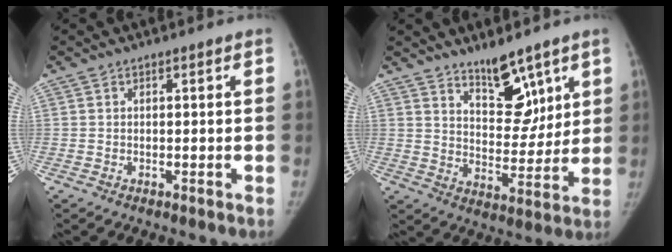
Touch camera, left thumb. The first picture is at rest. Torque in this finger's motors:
{"motor_torque": [-0.15, -0.16, 0.11, -0.20, 0.04]}